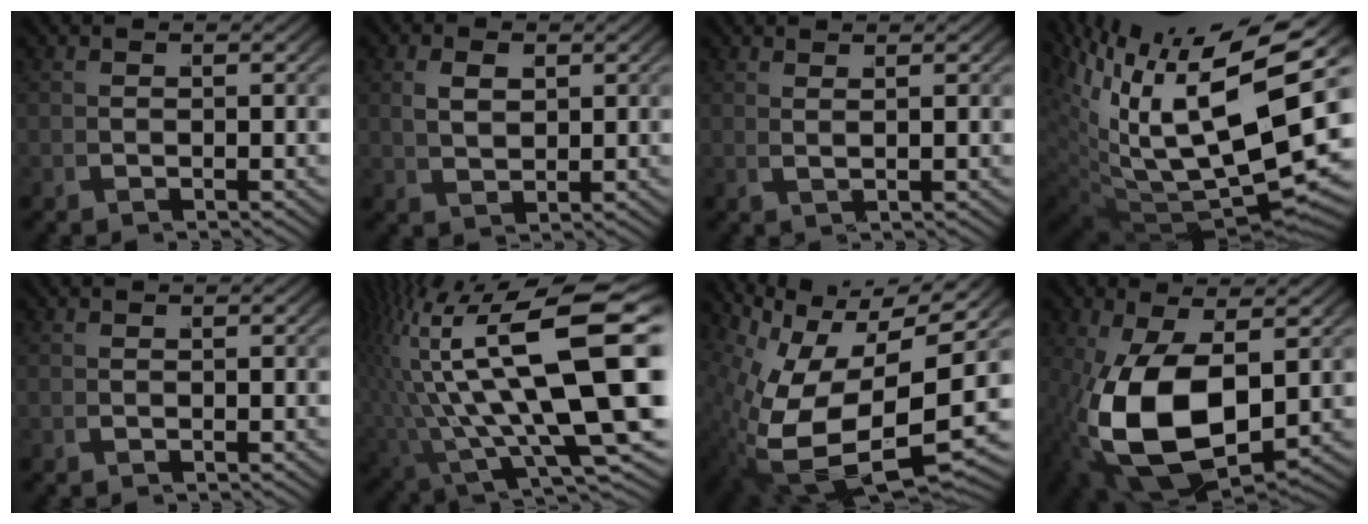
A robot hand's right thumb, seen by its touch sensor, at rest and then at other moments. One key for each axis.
{"total": 1.3, "fx": 1.0, "fy": 0.3, "fz": 0.7, "tx": -0.003, "ty": 0.009, "tz": 0.016}
{"total": 1.9, "fx": 1.4, "fy": -1.2, "fz": 0.1, "tx": 0.012, "ty": 0.016, "tz": 0.018}
{"total": 20.1, "fx": -0.5, "fy": 11.8, "fz": 16.3, "tx": -0.293, "ty": -0.055, "tz": 0.019}
{"total": 0.0}
{"total": 18.6, "fx": 0.0, "fy": 9.4, "fz": 16.0, "tx": -0.303, "ty": -0.051, "tz": 0.021}
{"total": 17.3, "fx": -0.9, "fy": 10.9, "fz": 13.4, "tx": -0.281, "ty": -0.048, "tz": 0.006}
{"total": 14.3, "fx": -1.9, "fy": 8.2, "fz": 11.5, "tx": -0.275, "ty": -0.055, "tz": -0.006}